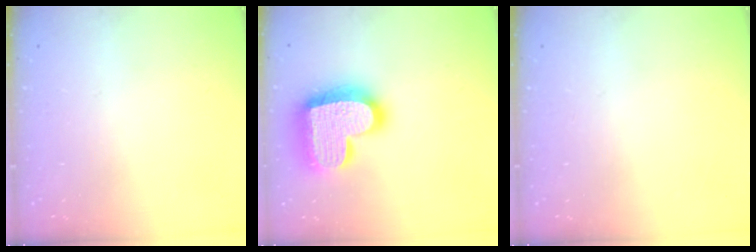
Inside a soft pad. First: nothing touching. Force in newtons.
{"total": 20.8, "press": 20.7, "slide": 1.5}
{"total": 0.0}